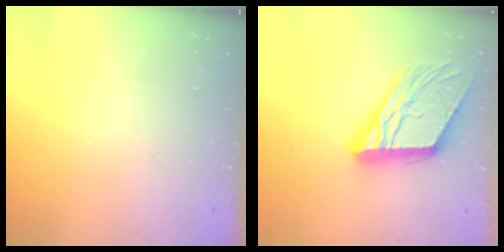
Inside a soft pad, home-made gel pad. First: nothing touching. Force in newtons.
{"total": 20.3, "press": 20.2, "slide": 2.2}